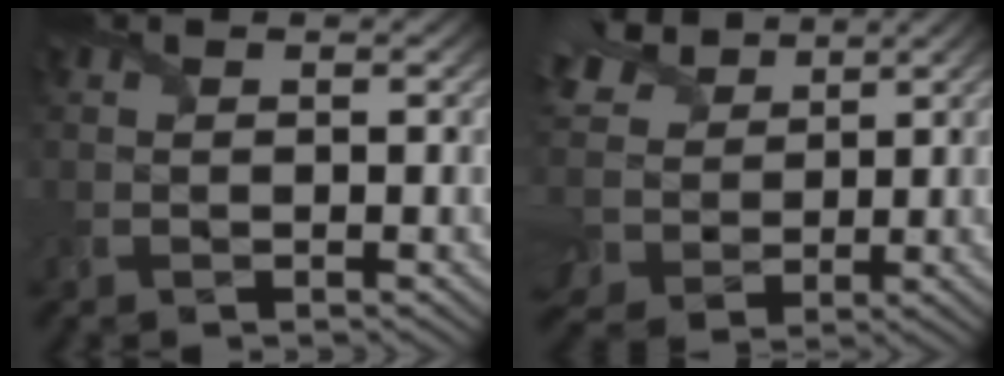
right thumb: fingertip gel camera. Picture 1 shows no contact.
{"total": 12.1, "force": [4.6, 9.0, 6.7], "torque": [-0.207, 0.013, 0.096]}